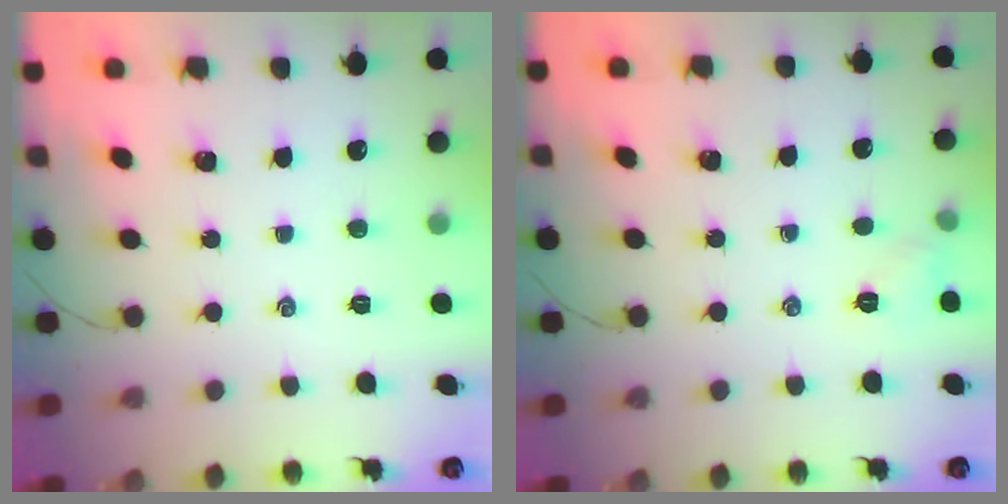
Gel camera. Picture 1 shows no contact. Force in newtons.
{"total": 5.0, "press": 4.7, "slide": 1.5}